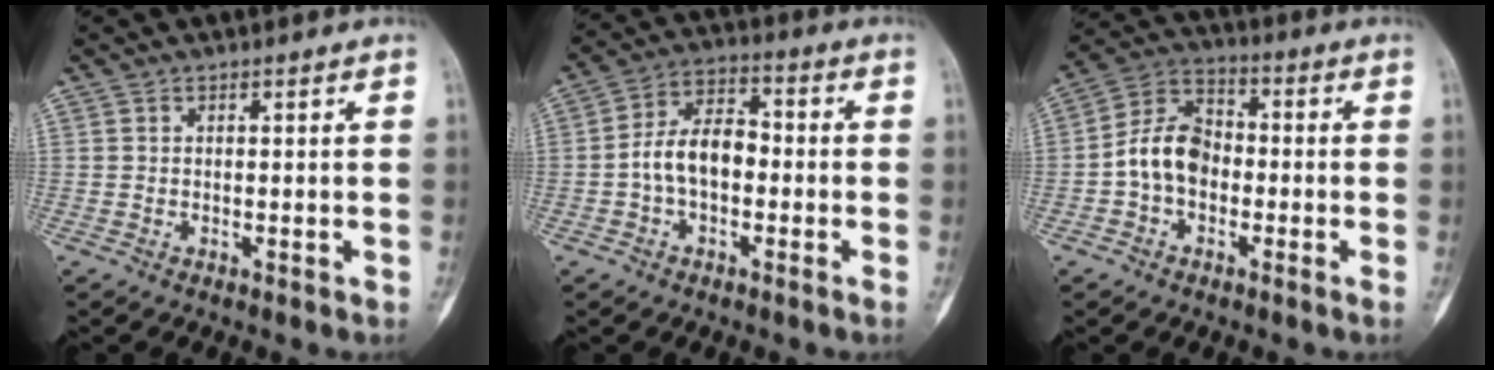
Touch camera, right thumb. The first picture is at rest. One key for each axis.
{"total": 9.4, "fx": -1.5, "fy": 5.5, "fz": 7.5, "tx": -0.128, "ty": 0.036, "tz": -0.038}
{"total": 9.5, "fx": -1.8, "fy": 6.6, "fz": 6.7, "tx": -0.114, "ty": 0.036, "tz": -0.047}